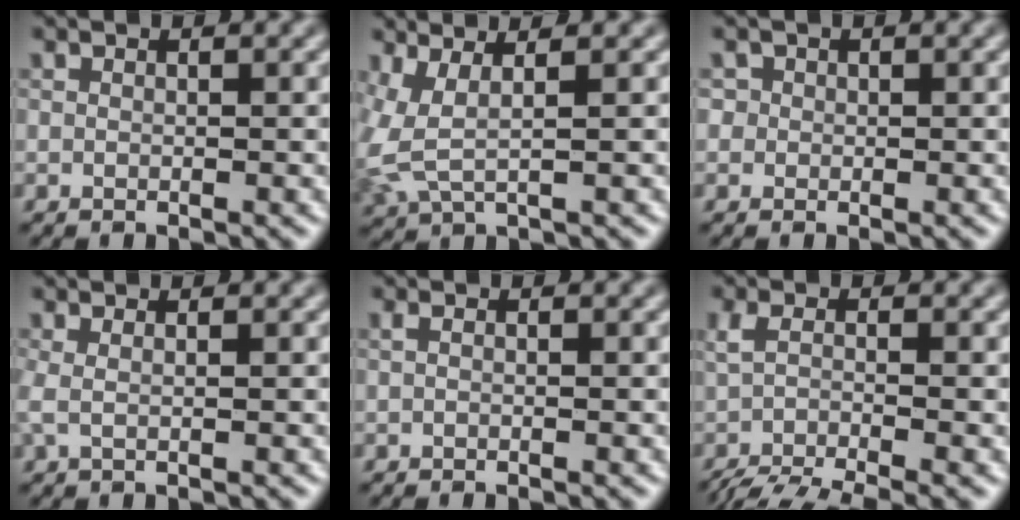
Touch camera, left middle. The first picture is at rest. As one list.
[{"total": 3.7, "force": [0.8, 1.5, 3.3], "torque": [-0.097, -0.003, 0.019]}, {"total": 1.0, "force": [0.2, 1.0, 0.2], "torque": [0.005, -0.002, -0.002]}, {"total": 1.3, "force": [0.4, 0.4, 1.2], "torque": [-0.023, 0.004, 0.003]}, {"total": 0.7, "force": [-0.1, 0.2, 0.6], "torque": [-0.011, -0.004, -0.003]}, {"total": 5.9, "force": [-4.0, 1.6, 4.1], "torque": [-0.080, -0.023, -0.075]}]